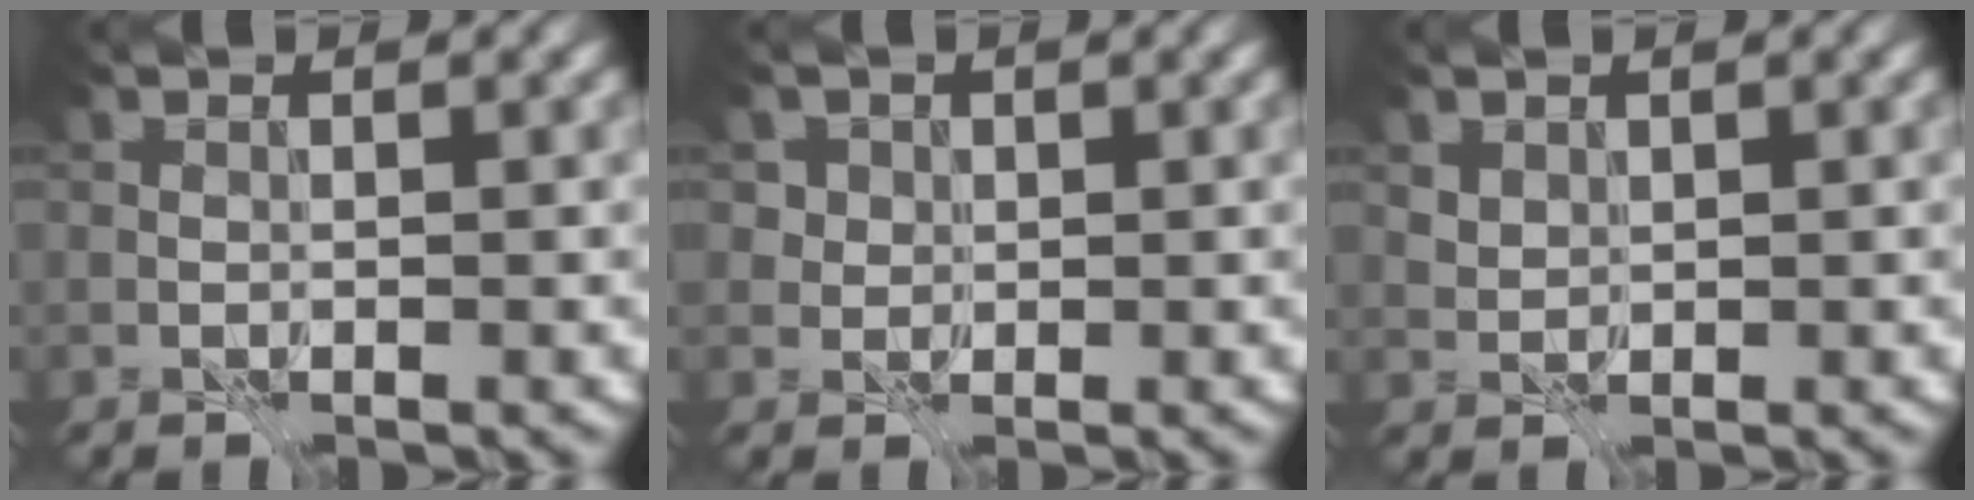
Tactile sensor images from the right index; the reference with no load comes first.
{"total": 2.2, "force": [0.8, 2.0, 0.0], "torque": [0.012, 0.010, -0.001]}
{"total": 1.4, "force": [1.1, 0.9, -0.1], "torque": [0.002, -0.001, 0.024]}